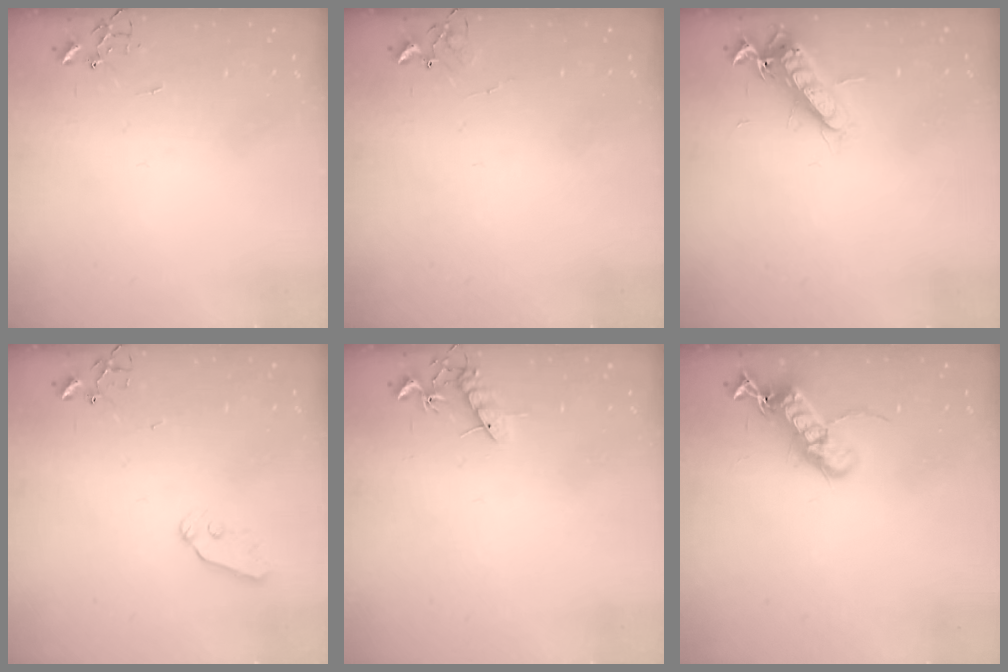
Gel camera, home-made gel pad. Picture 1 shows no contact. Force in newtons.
{"total": 6.1, "press": 6.0, "slide": 0.6}
{"total": 13.0, "press": 12.9, "slide": 1.2}
{"total": 6.7, "press": 6.7, "slide": 0.8}
{"total": 7.5, "press": 7.4, "slide": 0.6}
{"total": 16.8, "press": 16.7, "slide": 0.8}